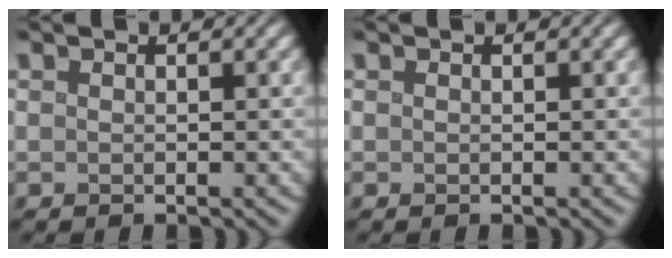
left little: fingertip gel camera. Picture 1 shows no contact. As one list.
[{"total": 0.0}]